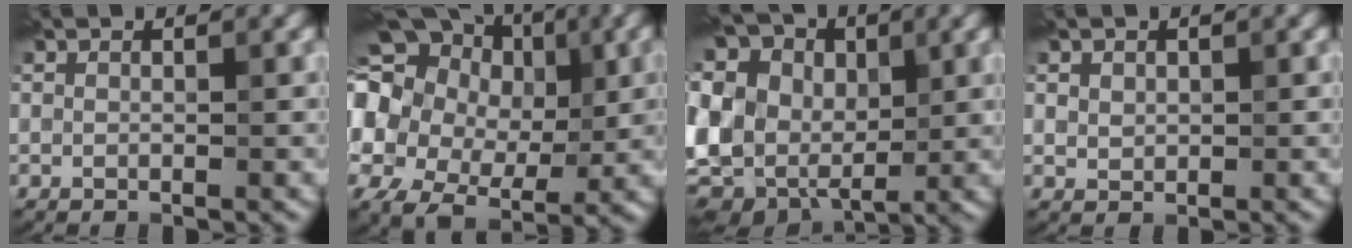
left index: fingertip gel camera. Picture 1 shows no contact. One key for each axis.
{"total": 20.2, "fx": 6.3, "fy": 16.2, "fz": 10.4, "tx": -0.226, "ty": 0.038, "tz": 0.080}
{"total": 18.0, "fx": 5.3, "fy": 13.3, "fz": 10.9, "tx": -0.261, "ty": 0.036, "tz": 0.087}
{"total": 2.1, "fx": 1.0, "fy": 1.6, "fz": 1.0, "tx": -0.023, "ty": 0.013, "tz": 0.020}